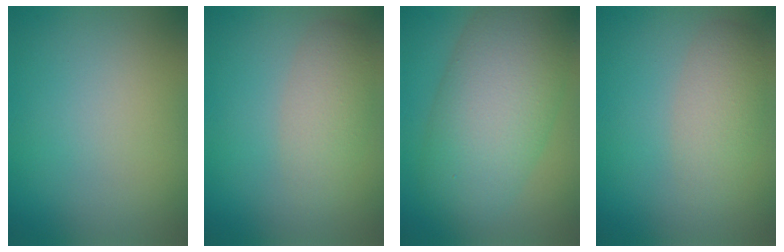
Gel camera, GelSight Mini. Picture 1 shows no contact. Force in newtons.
{"total": 2.9, "press": 2.9, "slide": 0.1}
{"total": 10.2, "press": 10.2, "slide": 0.4}
{"total": 2.9, "press": 2.9, "slide": 0.1}